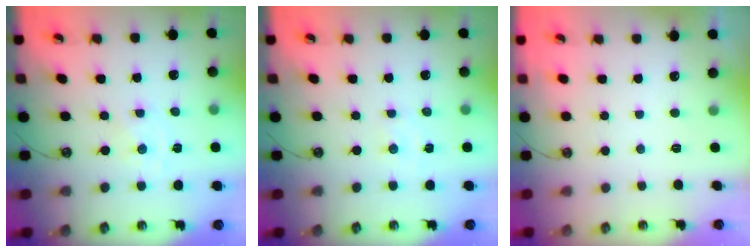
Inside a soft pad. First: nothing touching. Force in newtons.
{"total": 2.4, "press": 2.4, "slide": 0.5}
{"total": 0.0}